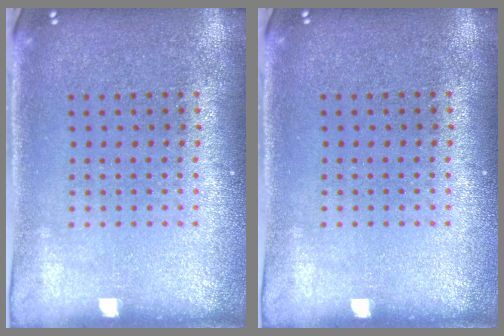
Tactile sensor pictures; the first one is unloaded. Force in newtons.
{"total": 0.0}